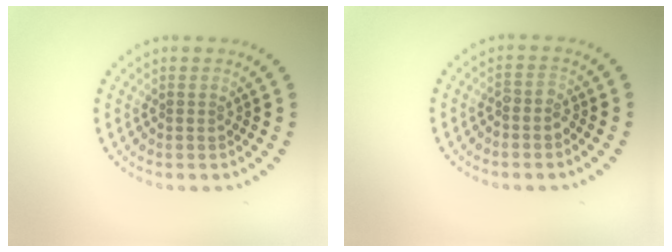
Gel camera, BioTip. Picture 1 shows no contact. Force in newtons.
{"total": 1.1, "press": 0.9, "slide": 0.6}